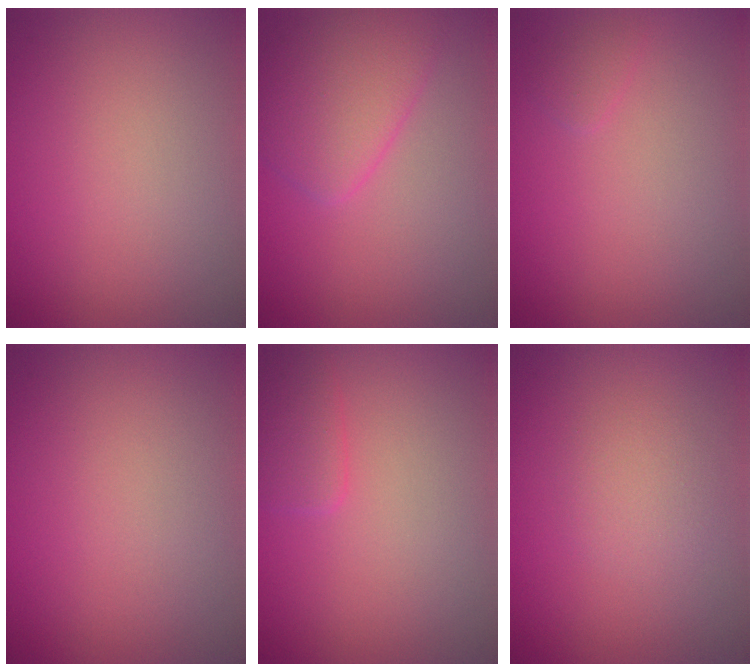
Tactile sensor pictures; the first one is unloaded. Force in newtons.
{"total": 4.2, "press": 4.2, "slide": 0.2}
{"total": 0.8, "press": 0.8, "slide": 0.1}
{"total": 0.0}
{"total": 1.7, "press": 1.7, "slide": 0.3}
{"total": 1.6, "press": 1.6, "slide": 0.1}